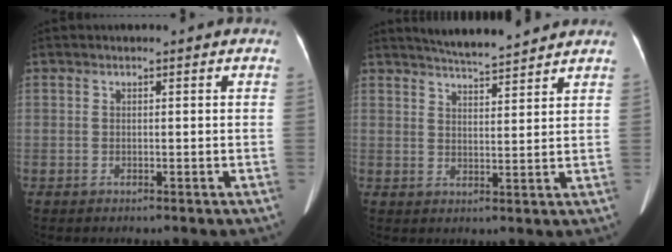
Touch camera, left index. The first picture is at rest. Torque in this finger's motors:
{"motor_torque": [-0.17, -0.42, 0.02, 0.02]}